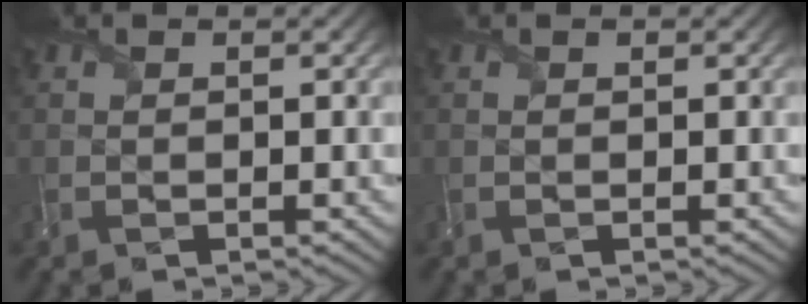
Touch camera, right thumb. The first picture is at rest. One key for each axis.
{"total": 0.0}